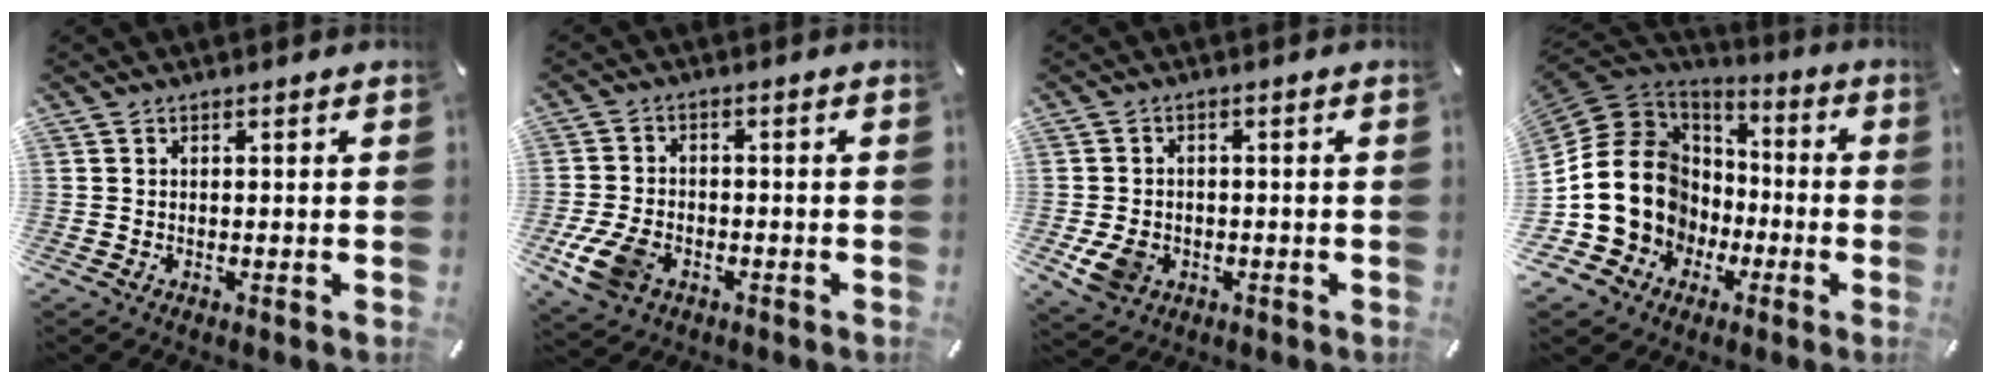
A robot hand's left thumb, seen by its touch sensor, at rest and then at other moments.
{"total": 8.6, "force": [-3.5, 5.9, 5.3], "torque": [-0.125, 0.006, -0.063]}
{"total": 6.3, "force": [-1.8, 5.1, 3.4], "torque": [-0.073, 0.002, -0.032]}
{"total": 18.3, "force": [-1.8, 16.6, 7.6], "torque": [-0.170, -0.007, -0.008]}